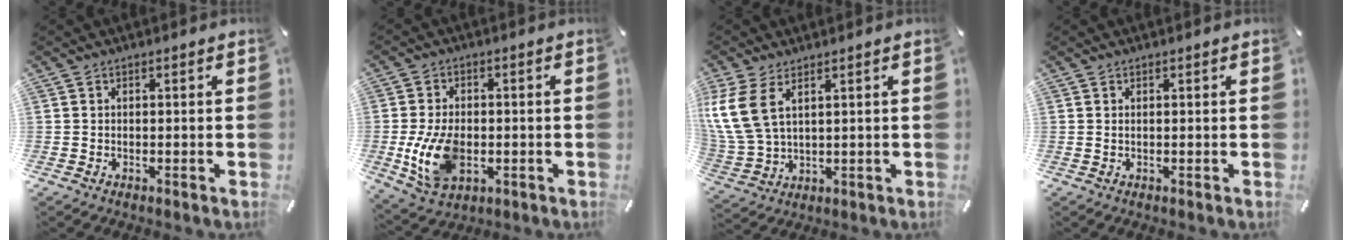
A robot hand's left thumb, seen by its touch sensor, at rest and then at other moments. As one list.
[{"total": 11.3, "force": [-2.0, 7.4, 8.3], "torque": [-0.175, -0.001, -0.033]}, {"total": 9.5, "force": [4.8, 5.2, 6.4], "torque": [-0.164, -0.016, 0.088]}, {"total": 0.6, "force": [0.3, 0.1, 0.5], "torque": [-0.009, 0.000, 0.004]}]